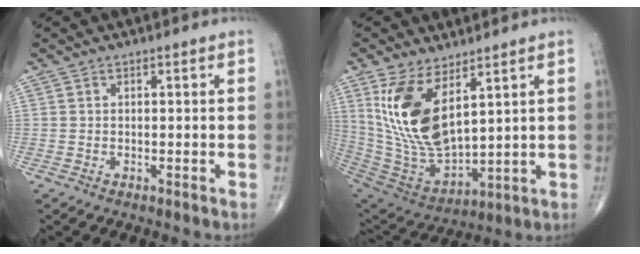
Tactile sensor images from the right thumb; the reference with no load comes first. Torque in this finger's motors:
{"motor_torque": [-0.42, 1.08, 1.68, 1.07, 0.20]}